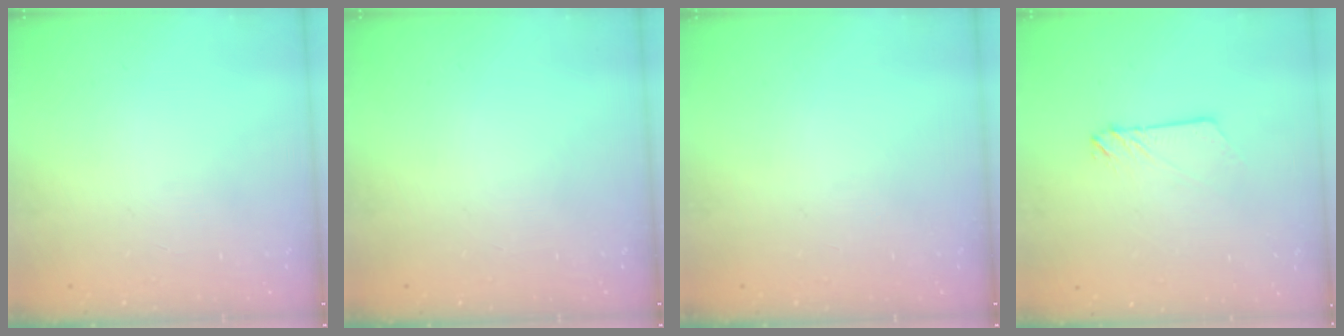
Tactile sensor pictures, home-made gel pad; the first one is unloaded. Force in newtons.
{"total": 0.0}
{"total": 0.0}
{"total": 2.4, "press": 2.4, "slide": 0.2}